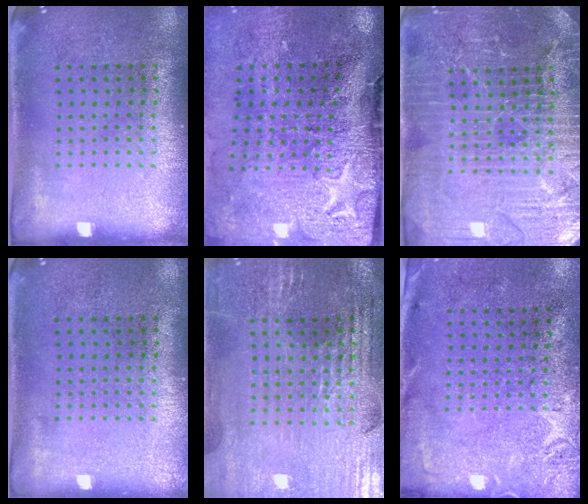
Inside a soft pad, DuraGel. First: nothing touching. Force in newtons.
{"total": 4.8, "press": 3.8, "slide": 2.9}
{"total": 4.4, "press": 4.1, "slide": 1.4}
{"total": 0.0}
{"total": 2.7, "press": 2.7, "slide": 0.5}
{"total": 2.8, "press": 2.2, "slide": 1.7}